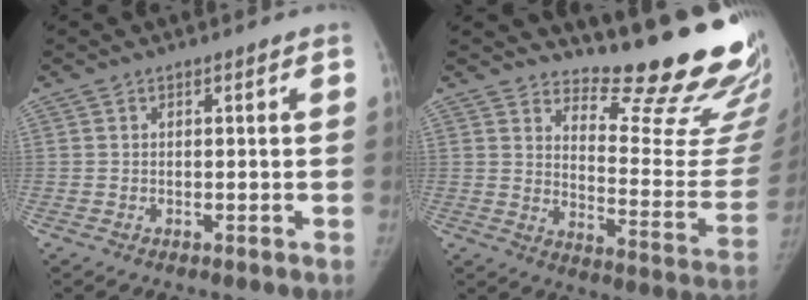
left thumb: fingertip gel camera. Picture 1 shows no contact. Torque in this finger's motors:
{"motor_torque": [0.03, 0.07, 0.00, 0.09, -0.01]}